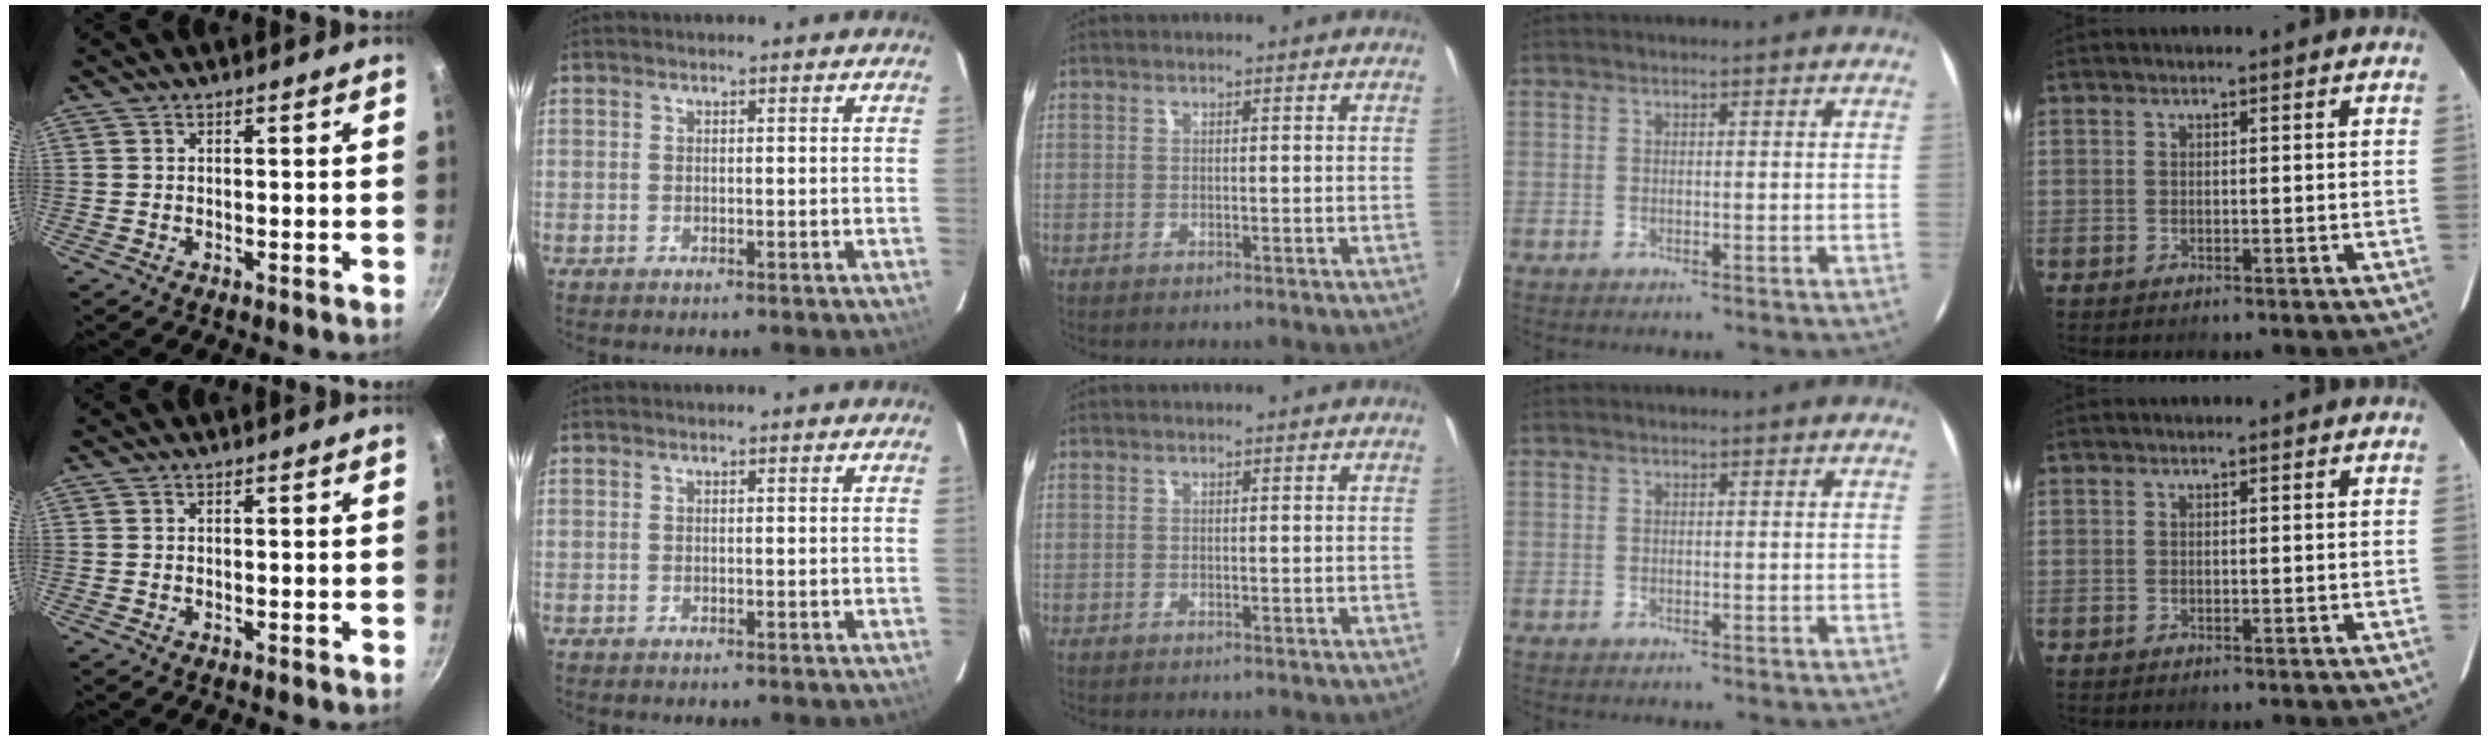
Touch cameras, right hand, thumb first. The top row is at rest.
{}